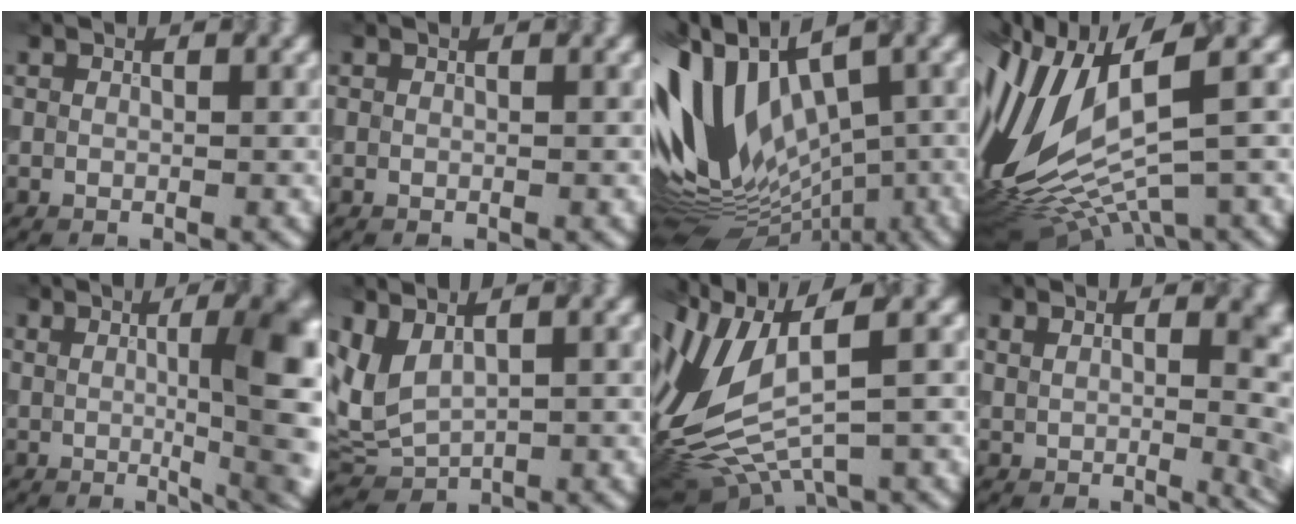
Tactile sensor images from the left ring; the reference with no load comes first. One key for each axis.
{"total": 0.0}
{"total": 13.9, "fx": 0.2, "fy": 7.5, "fz": 11.7, "tx": -0.236, "ty": 0.005, "tz": 0.021}
{"total": 13.5, "fx": 0.6, "fy": 5.4, "fz": 12.4, "tx": -0.278, "ty": -0.007, "tz": 0.033}
{"total": 10.4, "fx": 1.0, "fy": 3.1, "fz": 9.9, "tx": -0.088, "ty": 0.013, "tz": 0.008}
{"total": 3.8, "fx": 1.3, "fy": 2.2, "fz": 2.9, "tx": -0.077, "ty": -0.004, "tz": 0.033}
{"total": 9.4, "fx": -0.2, "fy": 4.5, "fz": 8.2, "tx": -0.188, "ty": -0.002, "tz": -0.006}
{"total": 9.9, "fx": 3.4, "fy": 5.4, "fz": 7.7, "tx": -0.036, "ty": 0.020, "tz": 0.047}